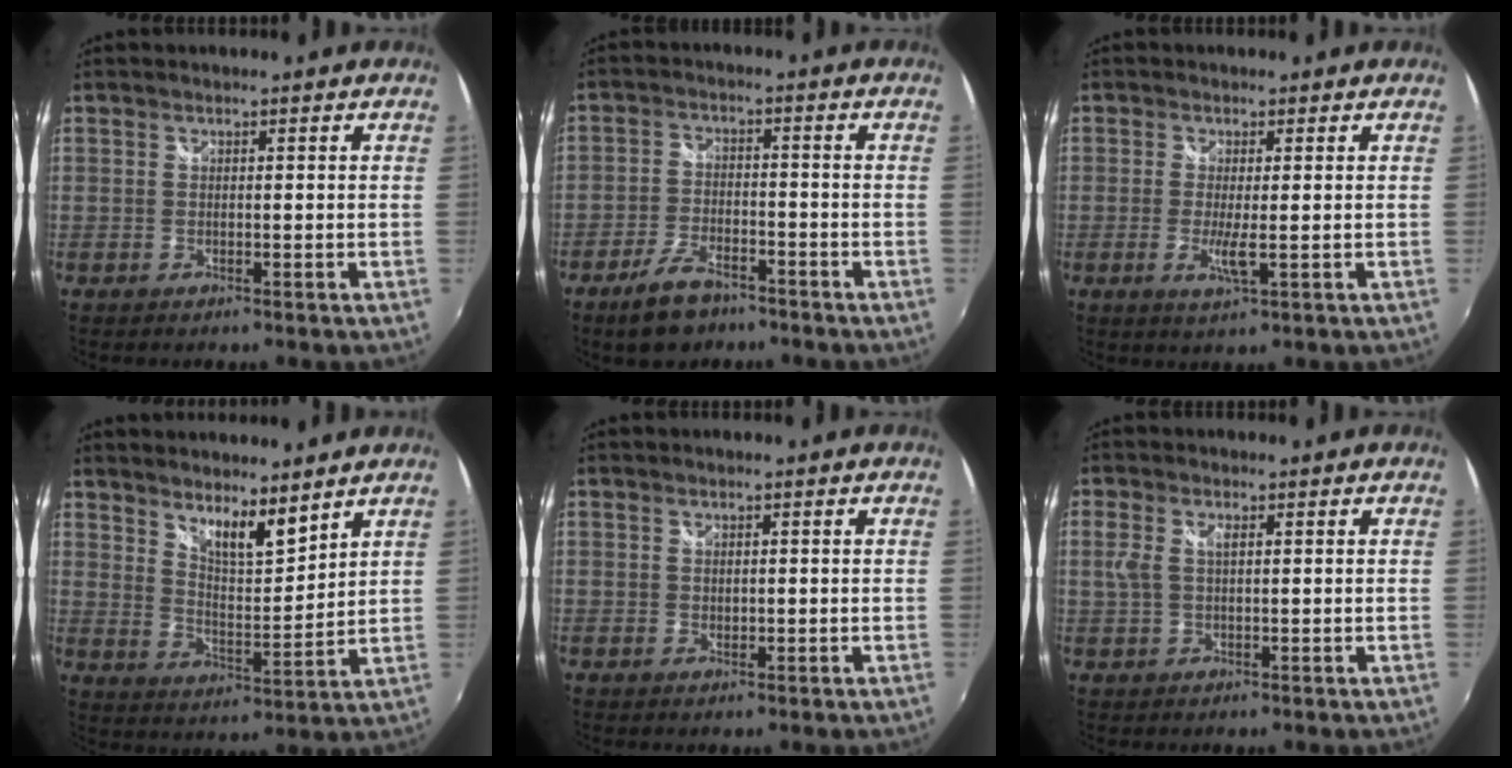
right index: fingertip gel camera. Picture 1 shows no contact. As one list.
[{"total": 7.8, "force": [-5.6, 3.5, 4.1], "torque": [-0.100, -0.003, -0.098]}, {"total": 3.4, "force": [-0.5, 0.1, 3.4], "torque": [-0.070, -0.006, -0.009]}, {"total": 8.4, "force": [6.5, 1.9, 5.0], "torque": [-0.075, -0.005, 0.113]}, {"total": 0.5, "force": [0.2, 0.5, 0.2], "torque": [-0.002, 0.002, 0.005]}, {"total": 2.8, "force": [0.5, 1.3, 2.5], "torque": [-0.051, 0.001, 0.010]}]